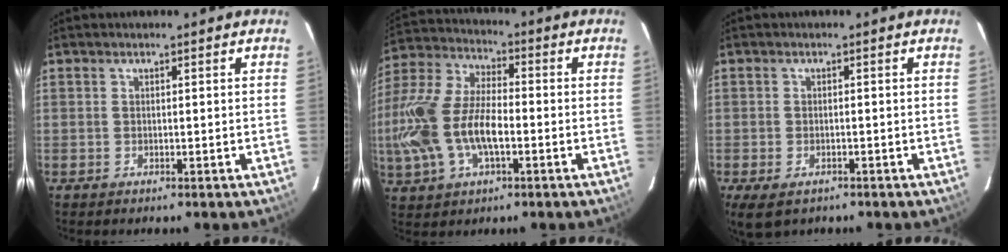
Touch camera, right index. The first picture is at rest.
{"total": 19.5, "force": [-4.1, 9.8, 16.4], "torque": [-0.363, -0.005, -0.073]}
{"total": 5.4, "force": [-3.2, 2.9, 3.2], "torque": [-0.073, -0.021, -0.053]}